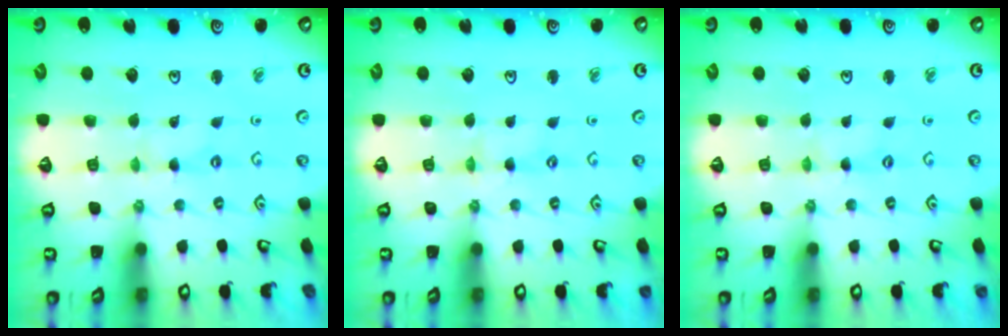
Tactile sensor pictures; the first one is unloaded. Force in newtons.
{"total": 0.0}
{"total": 0.7, "press": 0.6, "slide": 0.1}